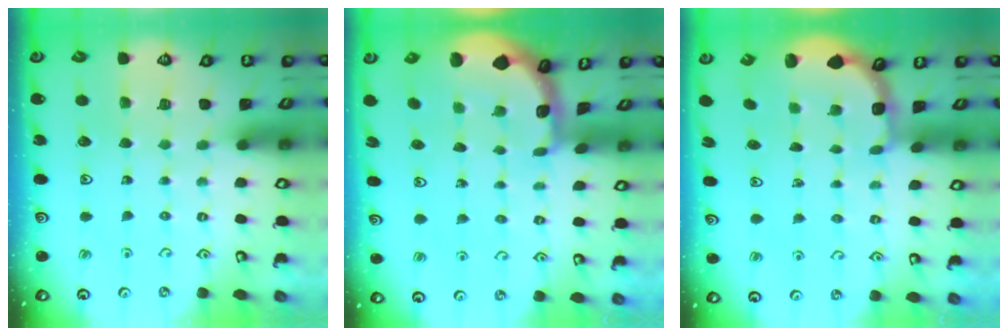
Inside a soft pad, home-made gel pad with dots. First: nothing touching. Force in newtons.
{"total": 2.3, "press": 2.3, "slide": 0.3}
{"total": 2.4, "press": 1.8, "slide": 1.6}